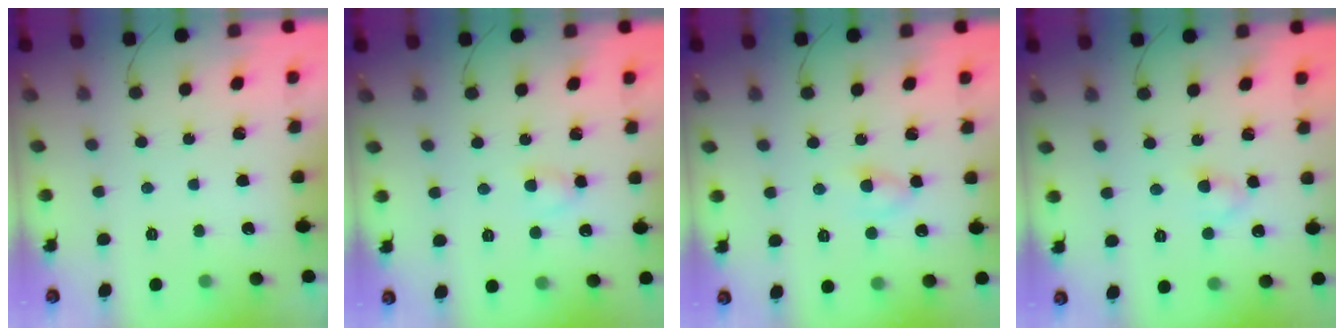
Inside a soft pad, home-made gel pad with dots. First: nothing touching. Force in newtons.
{"total": 2.9, "press": 2.7, "slide": 1.0}
{"total": 3.6, "press": 3.4, "slide": 1.2}
{"total": 2.7, "press": 2.4, "slide": 1.2}